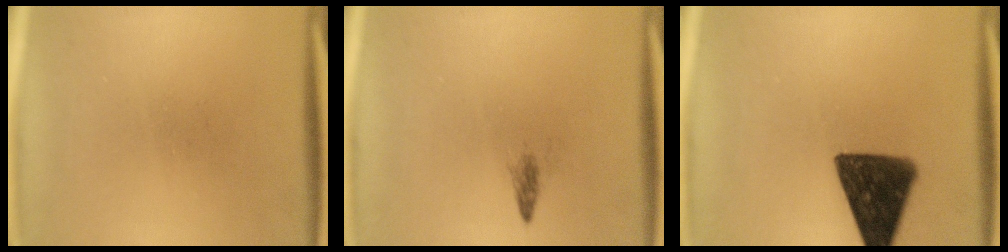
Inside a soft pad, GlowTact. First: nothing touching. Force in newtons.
{"total": 1.0}
{"total": 13.8}